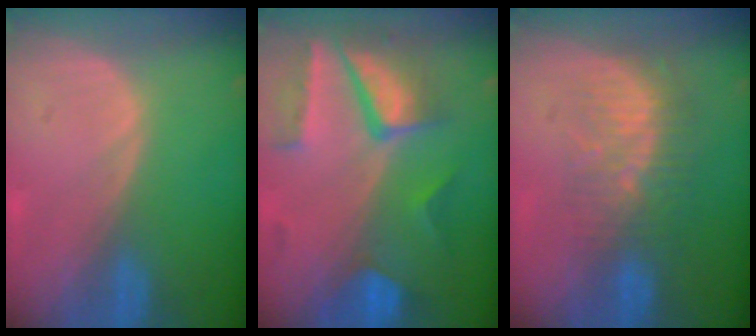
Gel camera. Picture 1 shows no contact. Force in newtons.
{"total": 9.9, "press": 8.5, "slide": 5.1}
{"total": 8.3, "press": 7.4, "slide": 3.7}